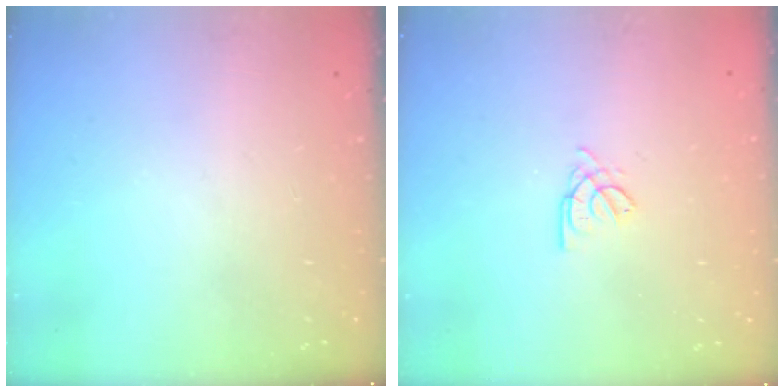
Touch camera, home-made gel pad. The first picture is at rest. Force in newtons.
{"total": 2.0, "press": 2.0, "slide": 0.4}